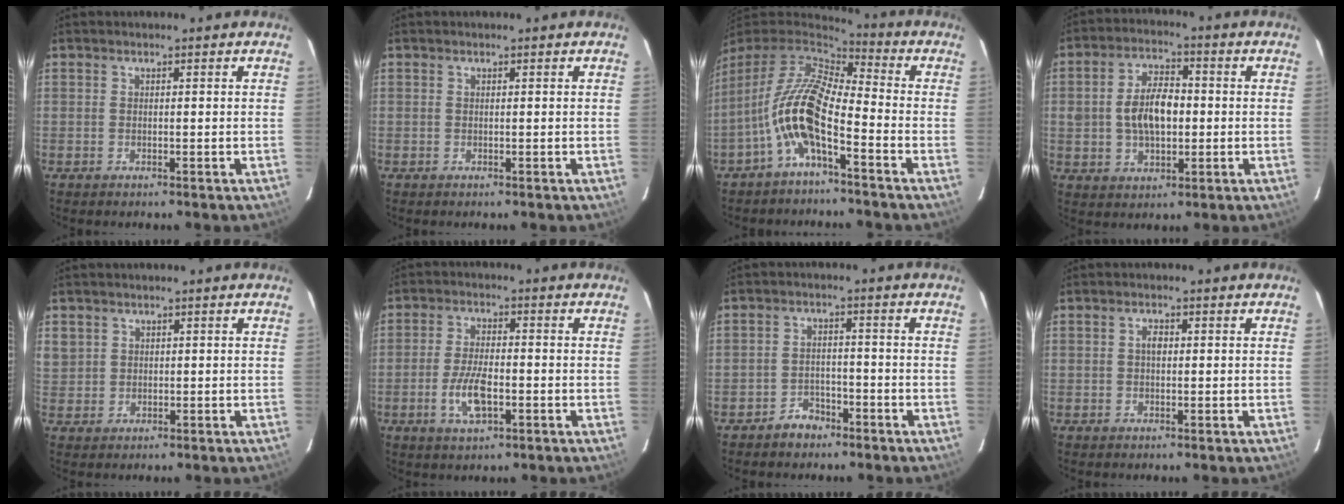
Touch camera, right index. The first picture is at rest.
{"total": 0.0}
{"total": 13.3, "force": [-5.0, 4.4, 11.5], "torque": [-0.227, 0.001, -0.101]}
{"total": 9.4, "force": [-0.2, 5.4, 7.7], "torque": [-0.144, 0.015, 0.001]}
{"total": 4.1, "force": [1.4, 3.7, 0.8], "torque": [-0.009, 0.007, 0.034]}
{"total": 7.2, "force": [-2.4, 3.0, 6.1], "torque": [-0.128, -0.006, -0.043]}
{"total": 4.4, "force": [-3.4, 2.7, 1.0], "torque": [-0.030, 0.014, -0.051]}
{"total": 1.5, "force": [0.1, 1.0, 1.2], "torque": [-0.021, 0.007, 0.001]}